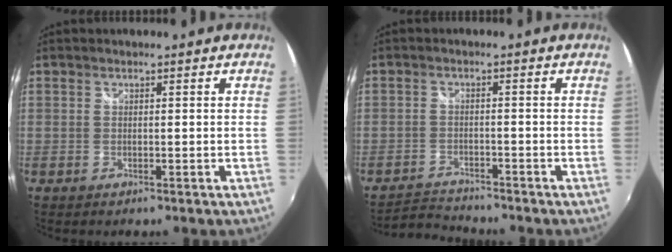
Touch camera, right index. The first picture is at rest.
{"total": 4.1, "force": [-4.1, 0.7, -0.3], "torque": [-0.014, 0.006, -0.080]}